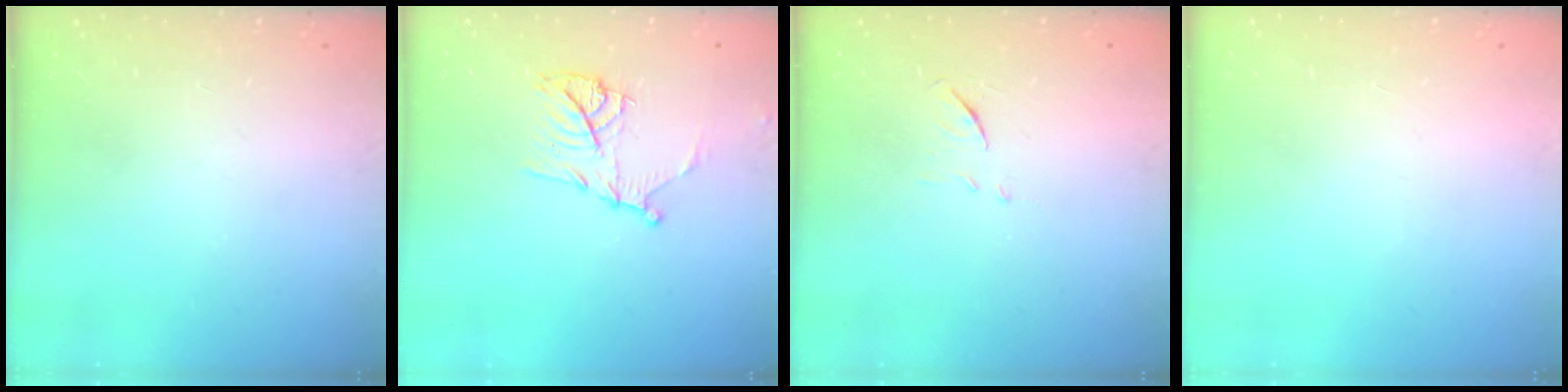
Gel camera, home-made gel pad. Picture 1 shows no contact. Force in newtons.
{"total": 11.8, "press": 11.8, "slide": 0.5}
{"total": 6.3, "press": 6.3, "slide": 0.6}
{"total": 1.5, "press": 1.5, "slide": 0.1}